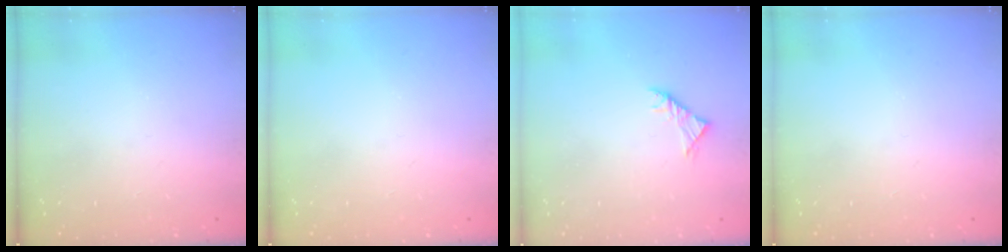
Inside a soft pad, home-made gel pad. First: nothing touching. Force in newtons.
{"total": 0.0}
{"total": 2.9, "press": 2.8, "slide": 0.8}
{"total": 0.0}